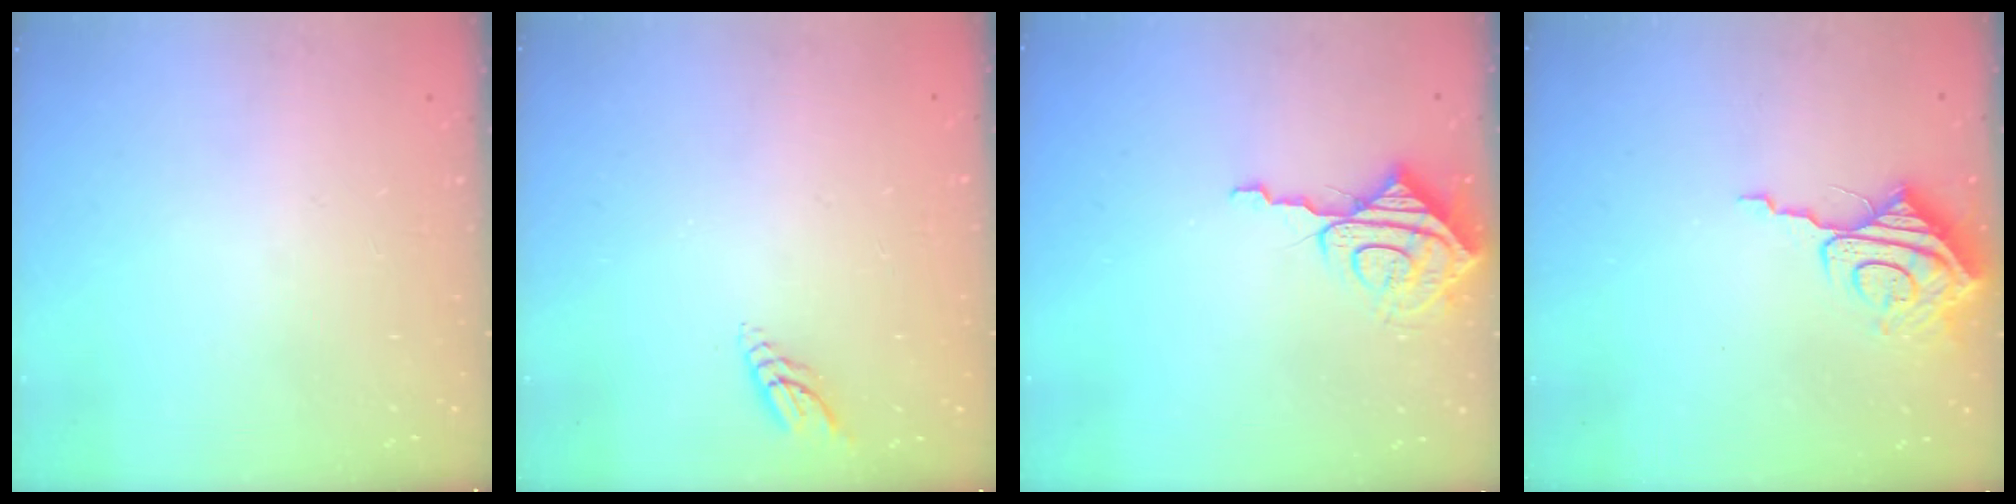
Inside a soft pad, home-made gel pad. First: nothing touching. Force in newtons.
{"total": 4.7, "press": 4.7, "slide": 0.5}
{"total": 9.0, "press": 8.9, "slide": 0.8}
{"total": 10.1, "press": 10.0, "slide": 0.9}